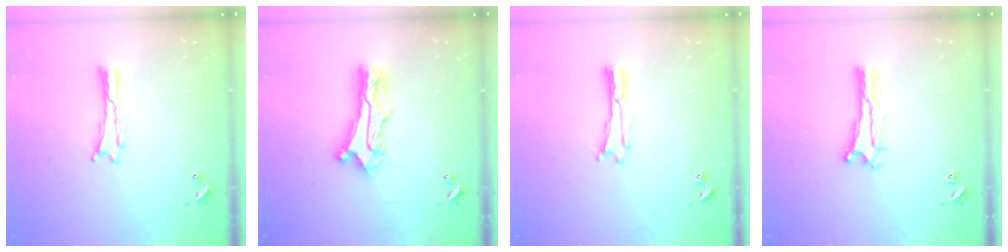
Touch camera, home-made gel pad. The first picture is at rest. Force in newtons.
{"total": 8.8, "press": 8.7, "slide": 0.7}
{"total": 0.0}
{"total": 0.9, "press": 0.9, "slide": 0.2}